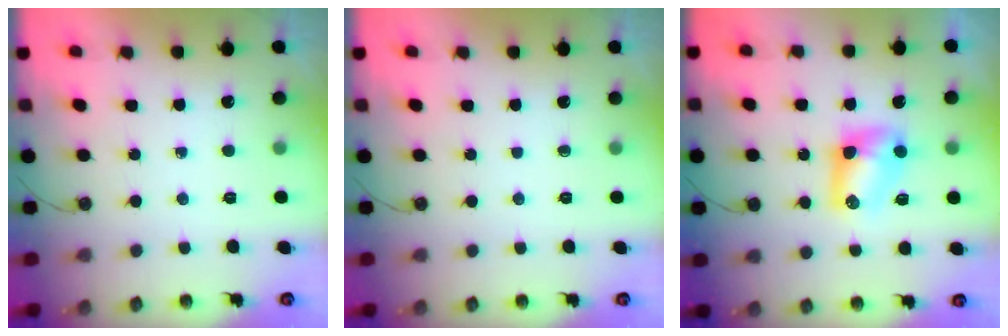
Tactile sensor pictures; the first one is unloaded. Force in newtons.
{"total": 0.0}
{"total": 7.3, "press": 7.3, "slide": 0.7}